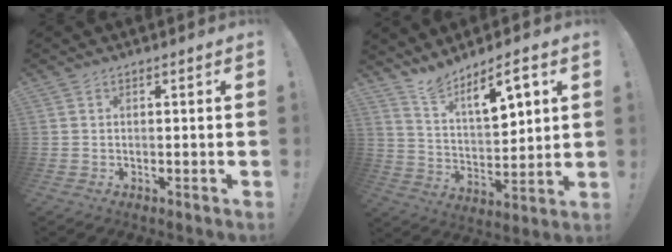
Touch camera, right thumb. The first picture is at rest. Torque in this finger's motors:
{"motor_torque": [-0.86, 1.37, 0.80, 1.02, 0.11]}